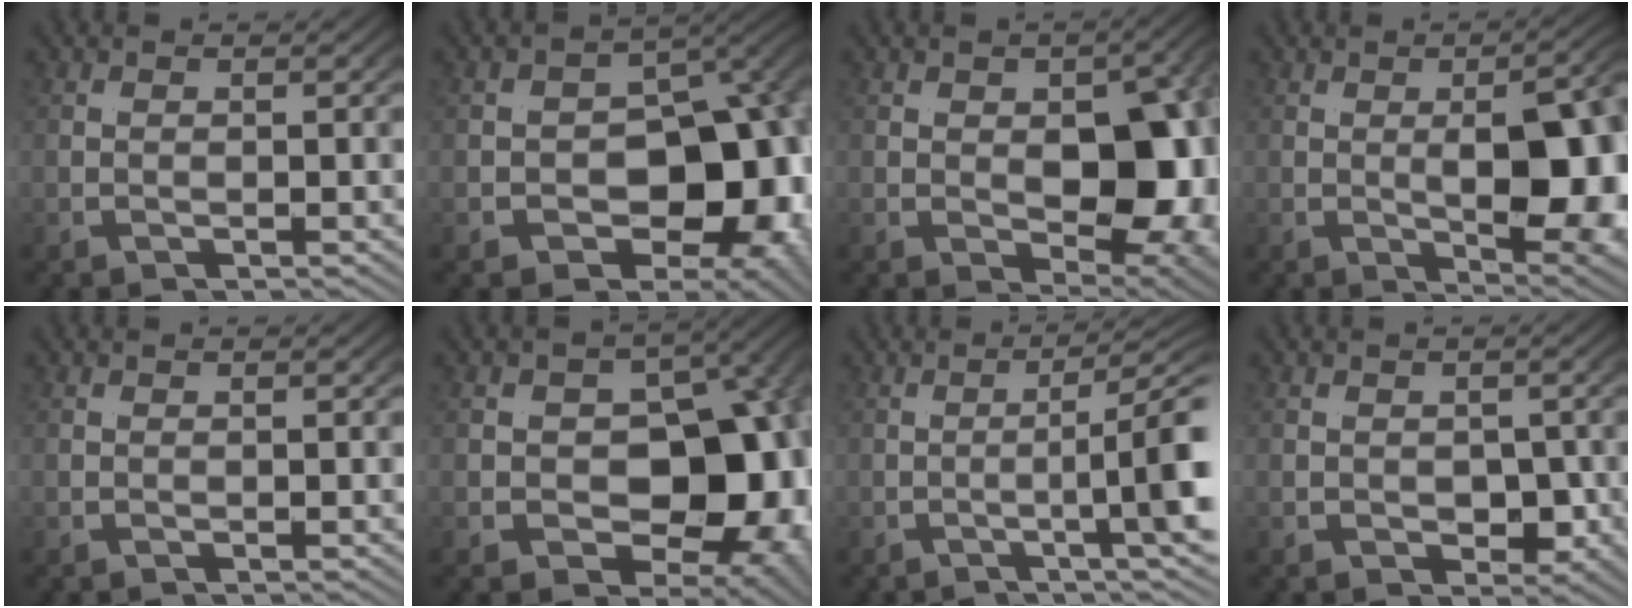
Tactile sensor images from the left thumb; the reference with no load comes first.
{"total": 14.9, "force": [-2.2, 9.4, 11.3], "torque": [-0.168, -0.036, -0.010]}
{"total": 9.8, "force": [0.1, 4.8, 8.5], "torque": [-0.115, -0.013, 0.016]}
{"total": 10.0, "force": [-0.9, 2.2, 9.7], "torque": [-0.113, 0.010, -0.009]}
{"total": 0.0}
{"total": 16.2, "force": [-0.7, 10.6, 12.3], "torque": [-0.169, -0.024, 0.002]}
{"total": 6.6, "force": [-0.5, -2.7, 6.0], "torque": [-0.063, 0.045, -0.029]}
{"total": 3.7, "force": [-0.1, 2.6, 2.6], "torque": [-0.038, -0.008, 0.004]}